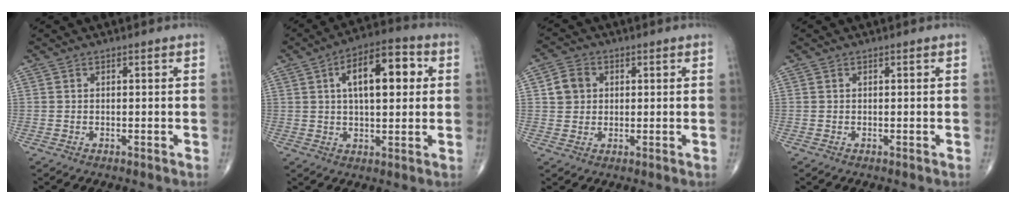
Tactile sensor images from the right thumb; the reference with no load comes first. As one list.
[{"total": 13.4, "force": [3.1, 6.2, 11.4], "torque": [-0.158, 0.016, 0.042]}, {"total": 5.0, "force": [1.1, 4.3, 2.3], "torque": [-0.026, 0.002, 0.015]}, {"total": 0.0}]